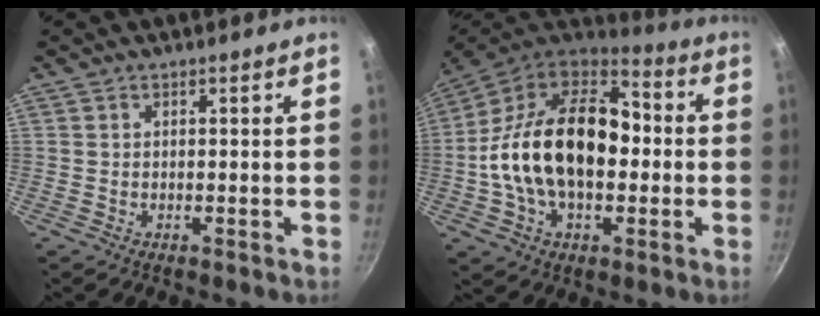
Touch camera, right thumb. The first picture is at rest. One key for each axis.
{"total": 24.6, "fx": -0.9, "fy": 15.5, "fz": 19.1, "tx": -0.308, "ty": 0.043, "tz": -0.027}